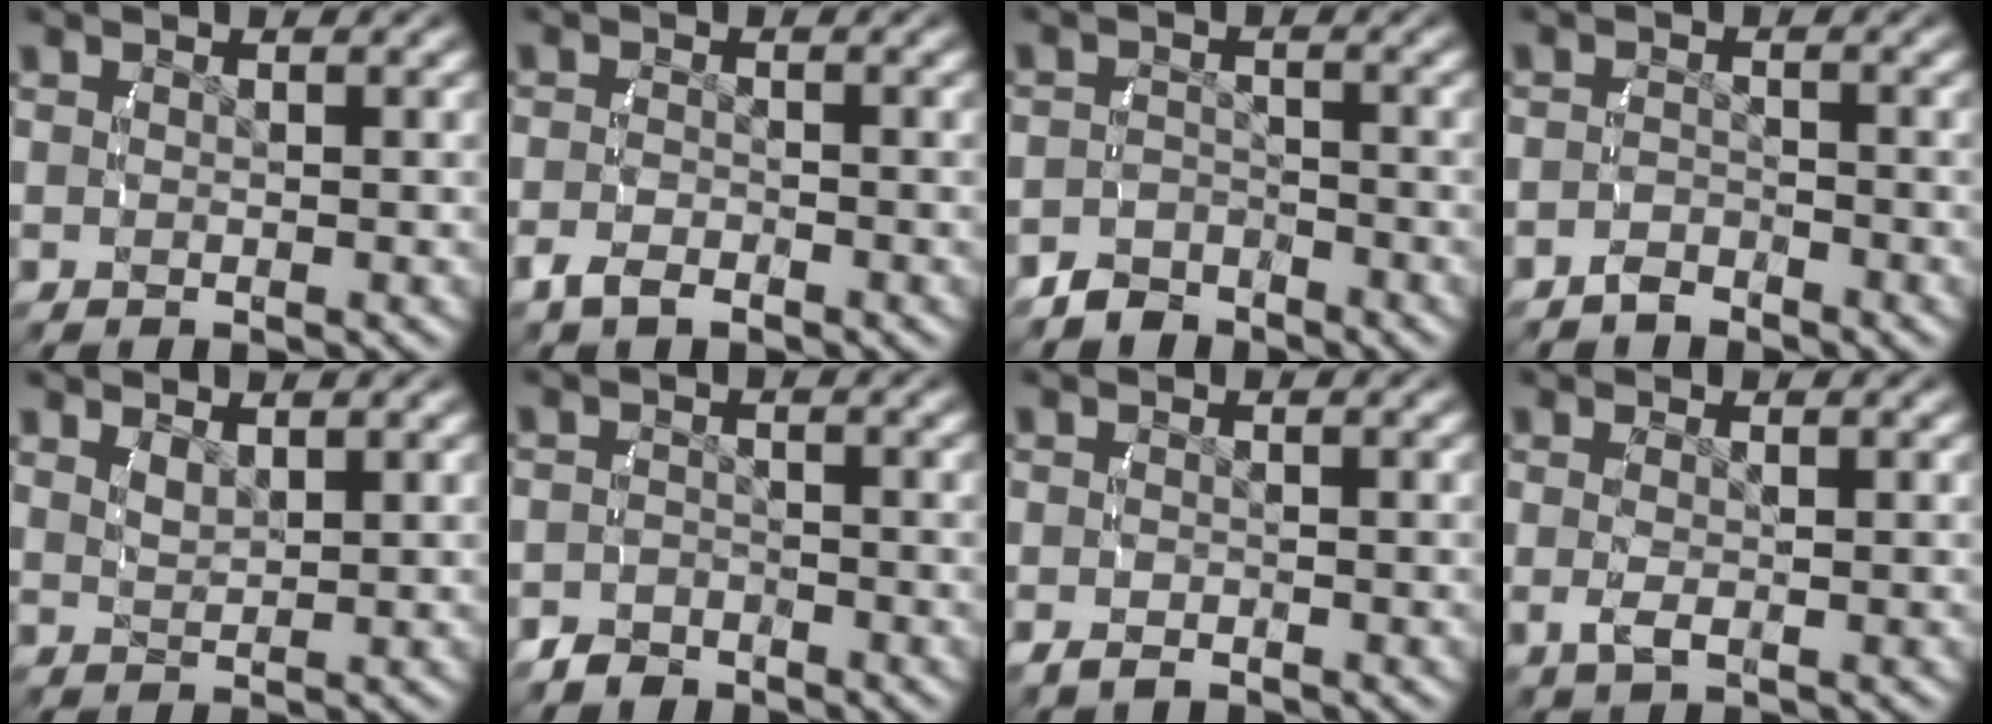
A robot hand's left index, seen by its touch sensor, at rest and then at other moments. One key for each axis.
{"total": 1.6, "fx": -1.4, "fy": 0.5, "fz": 0.6, "tx": -0.018, "ty": -0.006, "tz": -0.024}
{"total": 3.2, "fx": -2.9, "fy": 1.4, "fz": 0.3, "tx": -0.003, "ty": -0.014, "tz": -0.049}
{"total": 1.8, "fx": -1.7, "fy": 0.5, "fz": 0.1, "tx": -0.004, "ty": -0.007, "tz": -0.029}
{"total": 1.4, "fx": 1.2, "fy": -0.6, "fz": 0.5, "tx": -0.006, "ty": -0.005, "tz": 0.031}
{"total": 2.2, "fx": -2.1, "fy": 0.7, "fz": -0.3, "tx": 0.006, "ty": -0.010, "tz": -0.036}
{"total": 1.0, "fx": -0.9, "fy": 0.3, "fz": 0.4, "tx": -0.018, "ty": -0.008, "tz": -0.013}
{"total": 1.9, "fx": -0.3, "fy": 0.2, "fz": 1.8, "tx": -0.049, "ty": -0.010, "tz": 0.003}